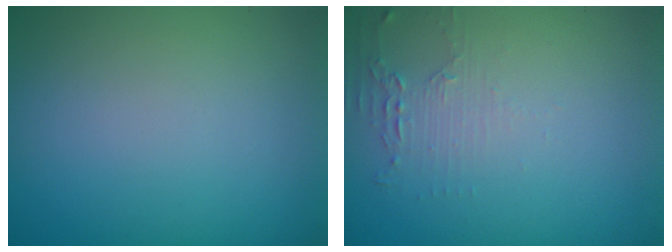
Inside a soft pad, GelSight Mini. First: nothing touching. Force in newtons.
{"total": 1.5, "press": 1.5, "slide": 0.4}